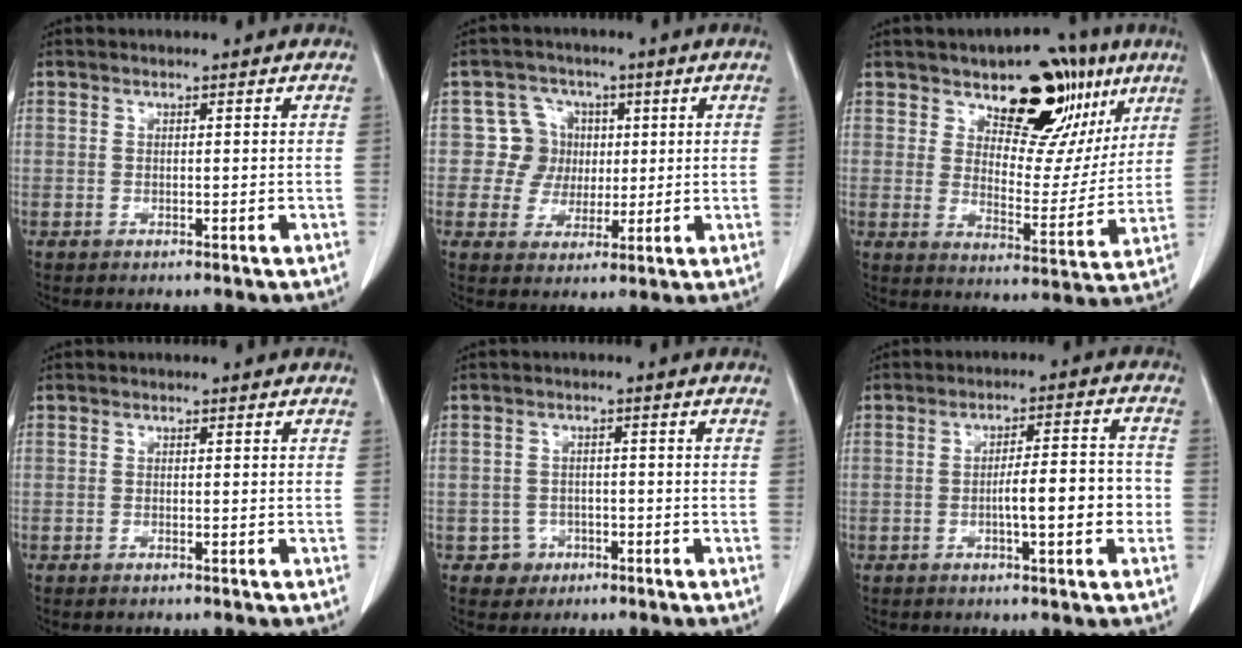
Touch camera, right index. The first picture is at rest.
{"total": 6.1, "force": [1.0, 6.0, 0.4], "torque": [0.004, 0.019, 0.019]}
{"total": 15.0, "force": [8.9, 7.9, 9.2], "torque": [-0.095, 0.004, 0.135]}
{"total": 0.7, "force": [-0.5, 0.1, 0.4], "torque": [-0.013, -0.001, -0.007]}
{"total": 3.3, "force": [-1.5, 2.9, -0.2], "torque": [0.012, 0.017, -0.021]}
{"total": 7.7, "force": [-1.9, 1.2, 7.4], "torque": [-0.118, 0.018, -0.028]}